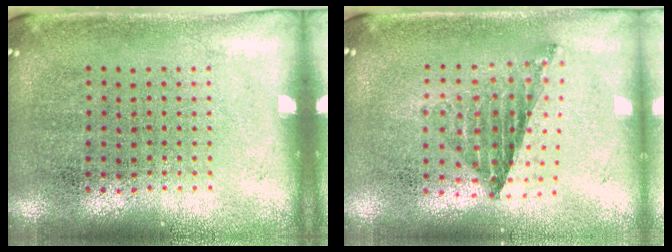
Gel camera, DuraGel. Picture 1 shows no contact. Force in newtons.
{"total": 0.9, "press": 0.9, "slide": 0.1}